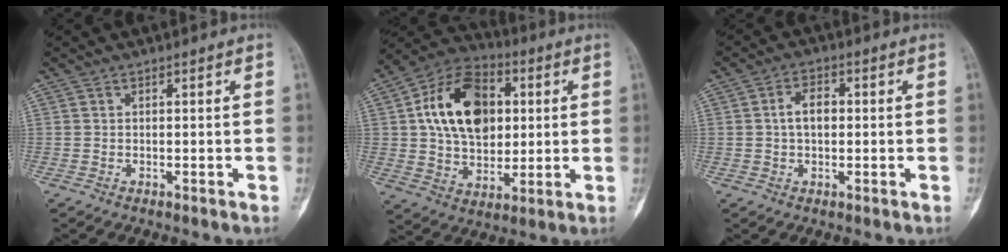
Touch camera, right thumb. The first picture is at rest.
{"total": 19.3, "force": [3.8, 13.2, 13.5], "torque": [-0.194, 0.007, 0.063]}
{"total": 4.4, "force": [0.2, 2.7, 3.4], "torque": [-0.055, 0.011, 0.000]}